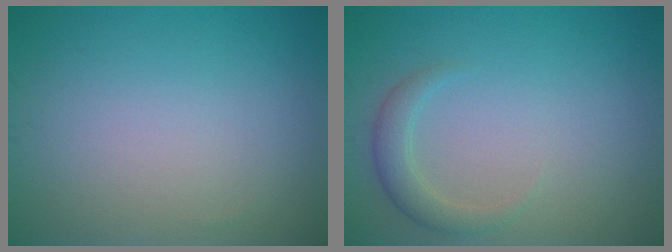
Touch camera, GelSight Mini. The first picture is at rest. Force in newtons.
{"total": 2.0, "press": 2.0, "slide": 0.2}